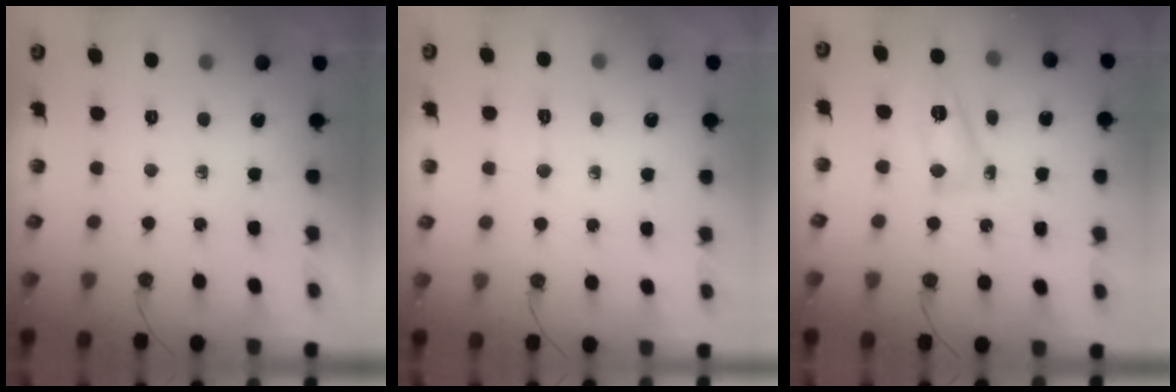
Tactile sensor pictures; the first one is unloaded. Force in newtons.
{"total": 2.9, "press": 2.9, "slide": 0.5}
{"total": 10.0, "press": 9.9, "slide": 0.8}